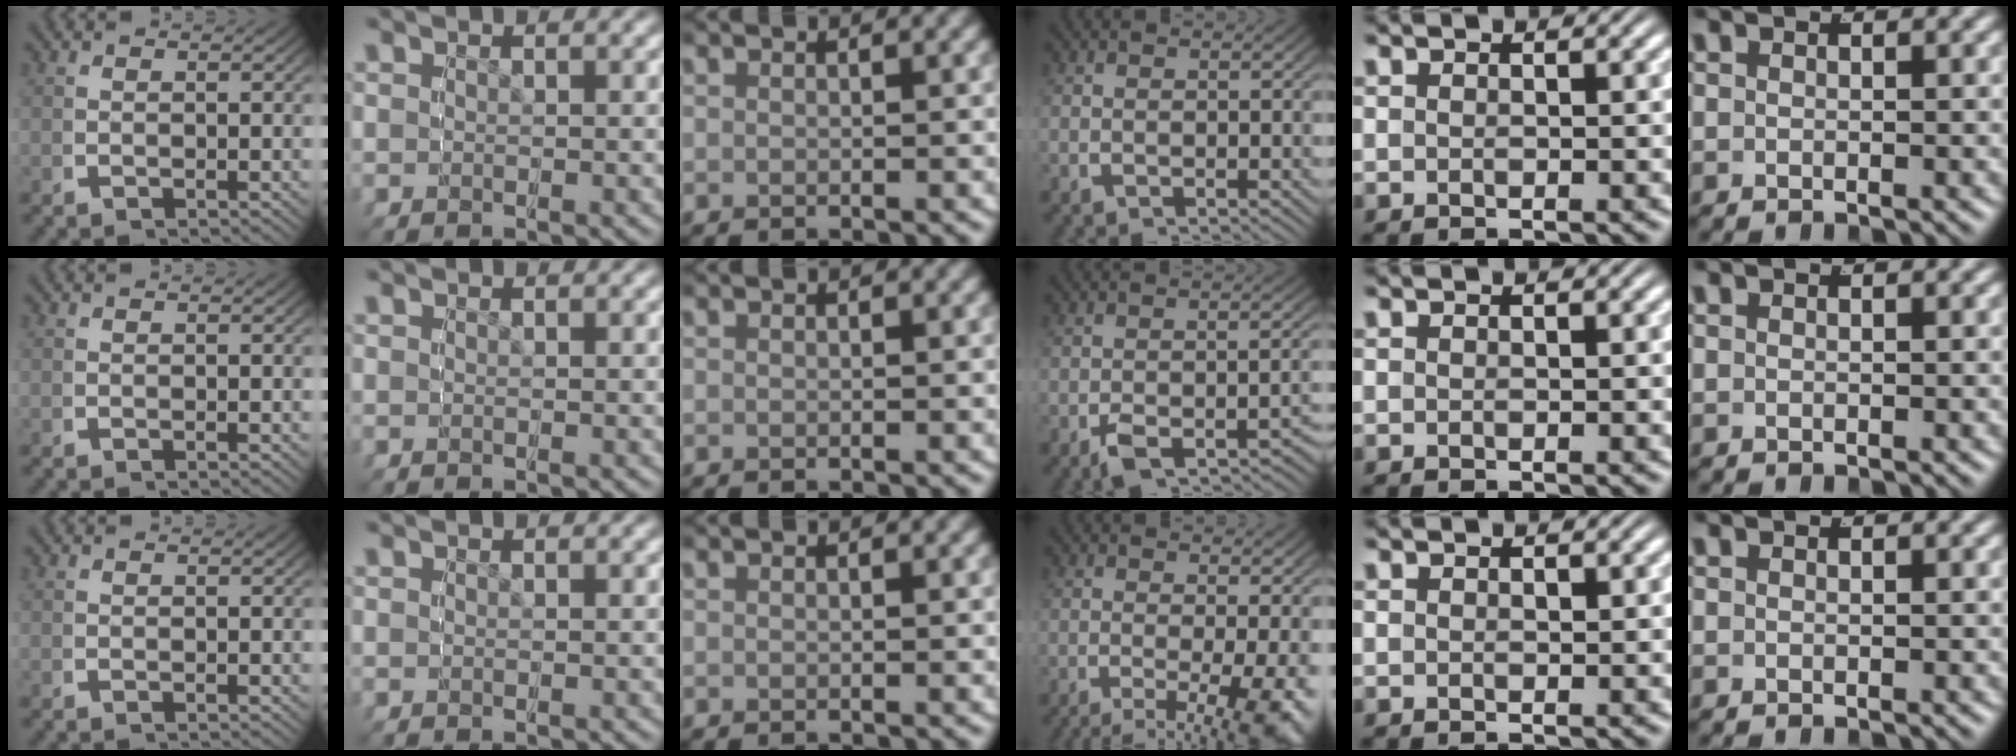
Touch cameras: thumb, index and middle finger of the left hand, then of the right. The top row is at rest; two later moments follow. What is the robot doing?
{"motion": "grasp_and_lifting", "object": "button"}